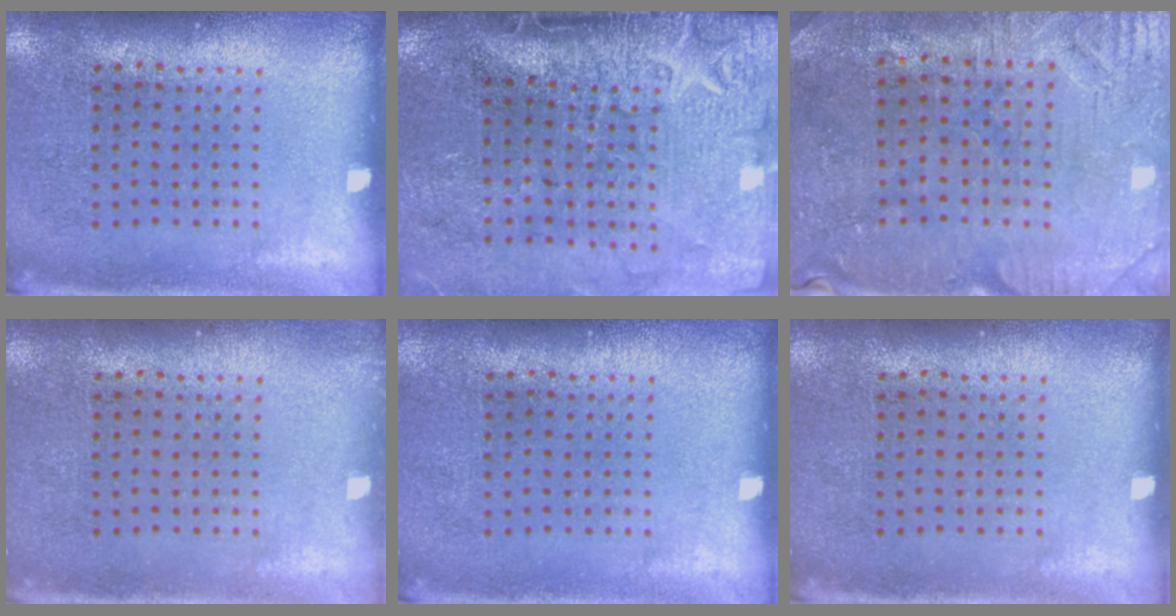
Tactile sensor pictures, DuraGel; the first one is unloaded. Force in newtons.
{"total": 4.5, "press": 3.8, "slide": 2.6}
{"total": 0.9, "press": 0.8, "slide": 0.4}
{"total": 0.7, "press": 0.7, "slide": 0.1}
{"total": 0.0}
{"total": 0.0}